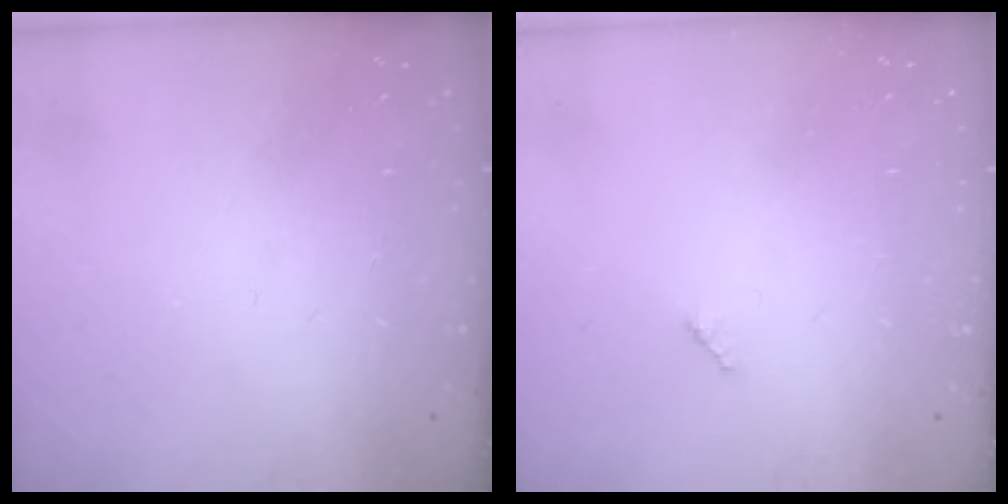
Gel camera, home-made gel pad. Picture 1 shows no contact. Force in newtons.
{"total": 2.5, "press": 2.5, "slide": 0.3}